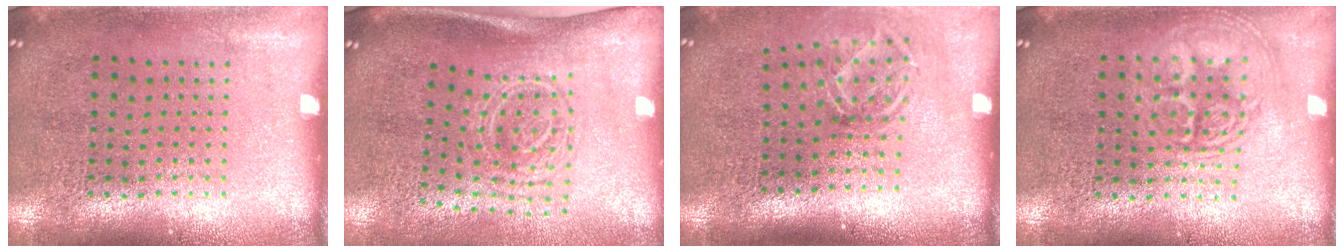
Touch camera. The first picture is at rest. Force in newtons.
{"total": 1.7, "press": 1.2, "slide": 1.2}
{"total": 1.8, "press": 1.3, "slide": 1.3}
{"total": 2.5, "press": 2.5, "slide": 0.4}